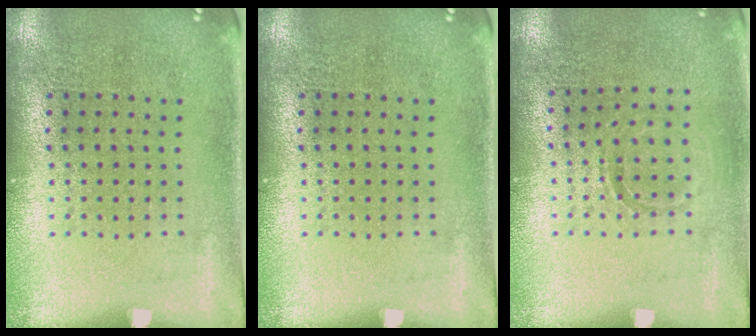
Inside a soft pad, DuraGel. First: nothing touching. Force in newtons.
{"total": 0.0}
{"total": 0.9, "press": 0.9, "slide": 0.2}